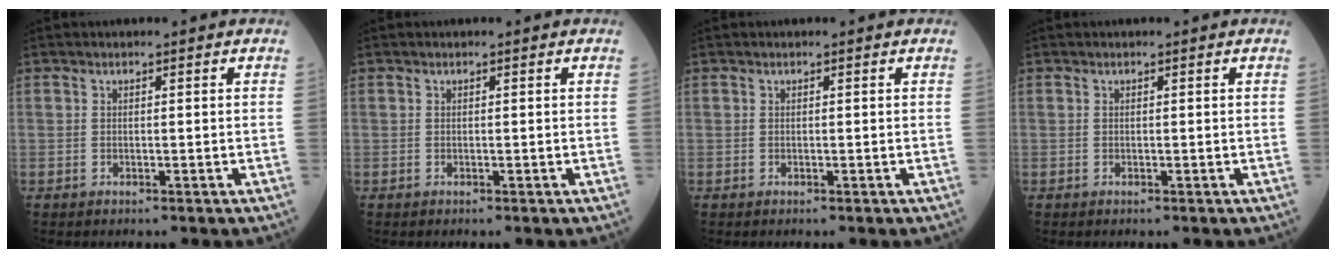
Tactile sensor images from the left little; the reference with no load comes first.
{"total": 0.0}
{"total": 0.0}
{"total": 0.0}